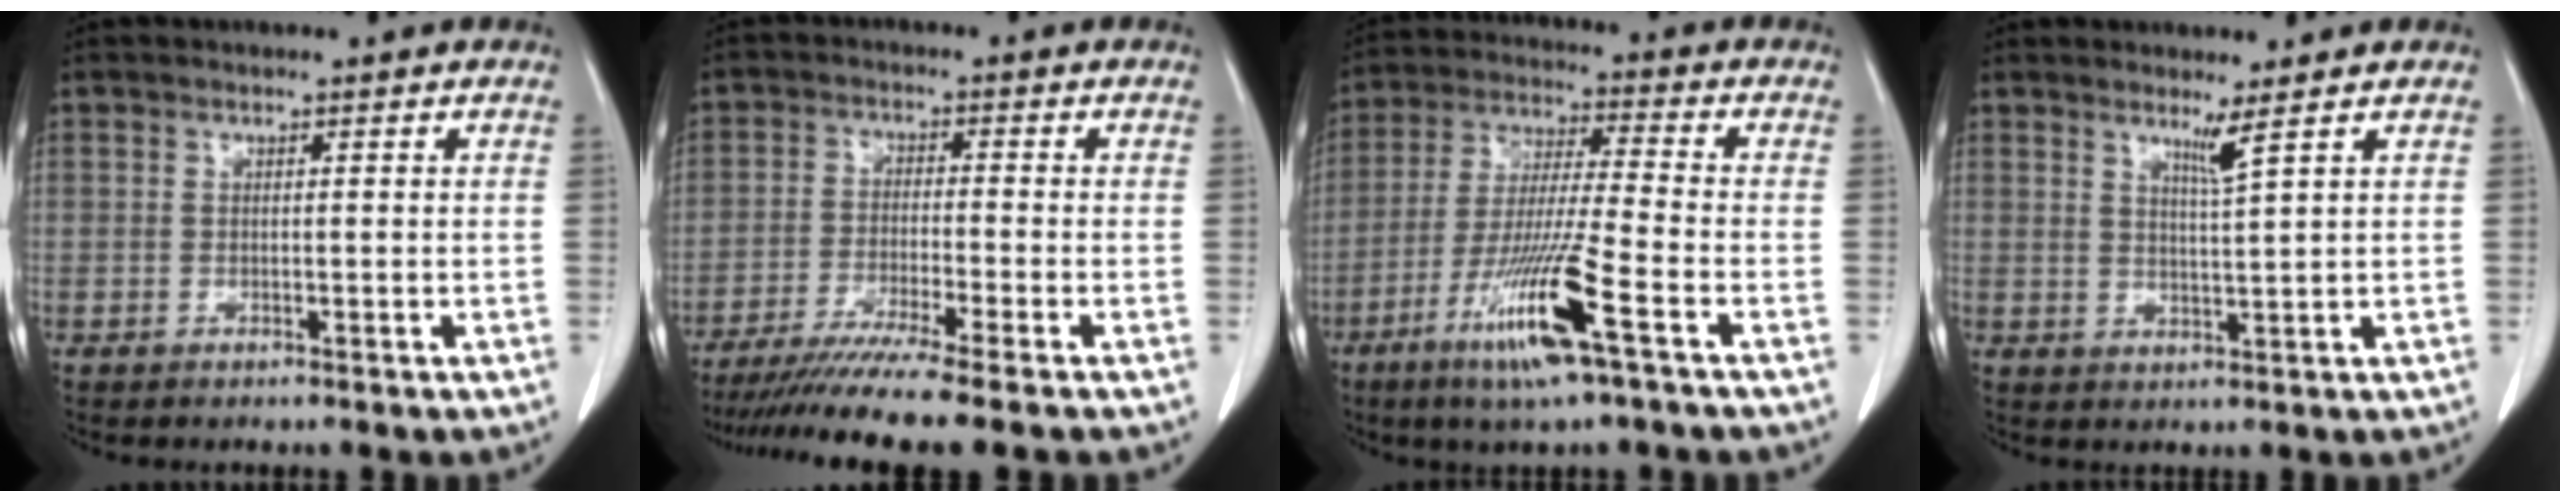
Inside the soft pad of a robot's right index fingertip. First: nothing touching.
{"total": 10.3, "force": [-8.5, -1.7, 5.5], "torque": [-0.076, -0.034, -0.138]}
{"total": 13.2, "force": [-6.5, -0.3, 11.5], "torque": [-0.231, -0.026, -0.122]}
{"total": 2.6, "force": [1.8, -1.0, 1.6], "torque": [-0.030, -0.018, 0.036]}